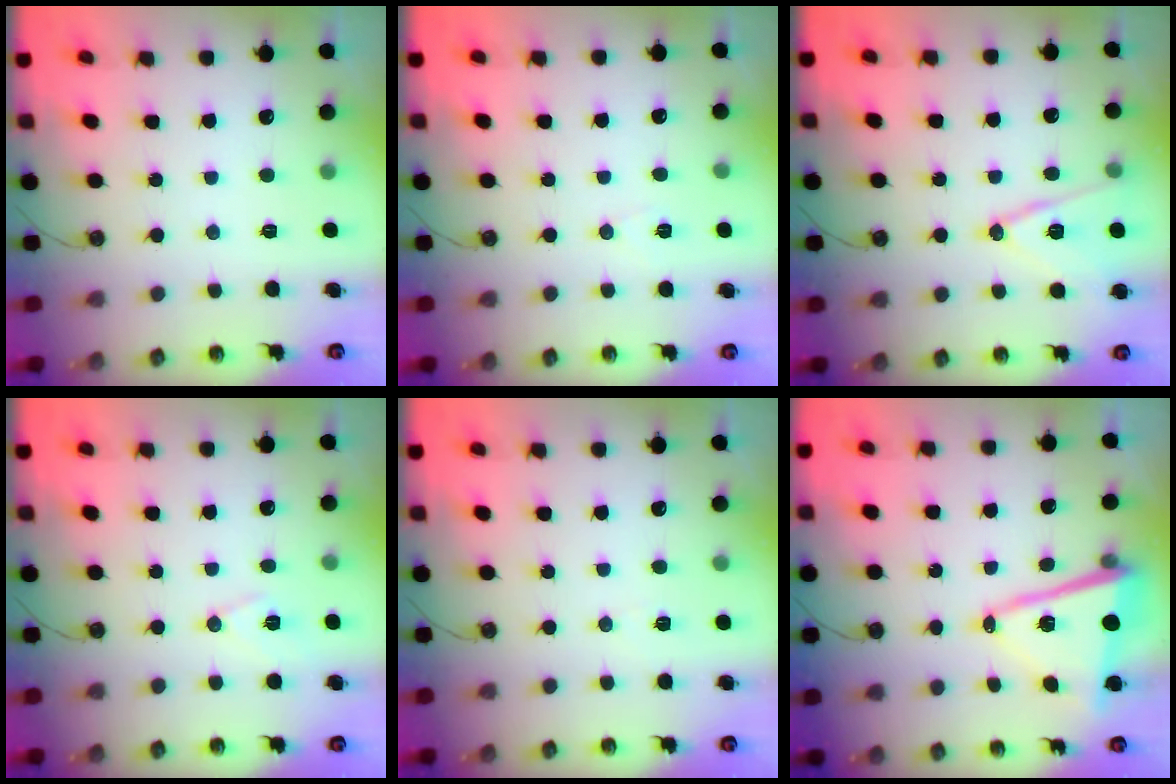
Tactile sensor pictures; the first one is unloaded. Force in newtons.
{"total": 5.0, "press": 3.3, "slide": 3.7}
{"total": 12.7, "press": 12.2, "slide": 3.4}
{"total": 7.7, "press": 6.7, "slide": 3.8}
{"total": 4.4, "press": 4.3, "slide": 0.8}
{"total": 12.4, "press": 12.2, "slide": 1.9}